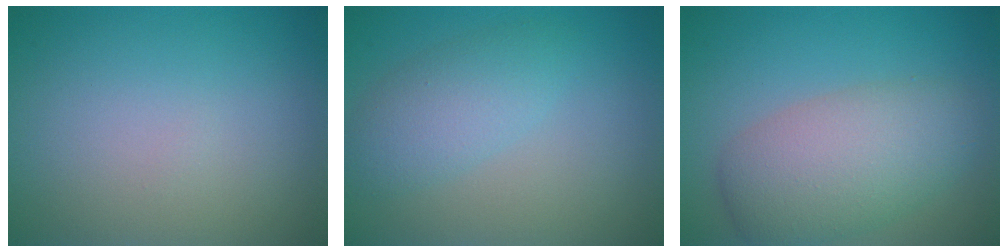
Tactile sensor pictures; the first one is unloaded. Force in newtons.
{"total": 3.3, "press": 3.3, "slide": 0.1}
{"total": 6.1, "press": 6.1, "slide": 0.4}